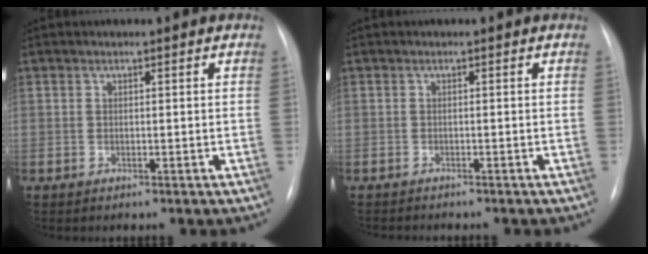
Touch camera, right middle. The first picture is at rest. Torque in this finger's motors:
{"motor_torque": [0.24, -0.45, 0.09, 0.03]}